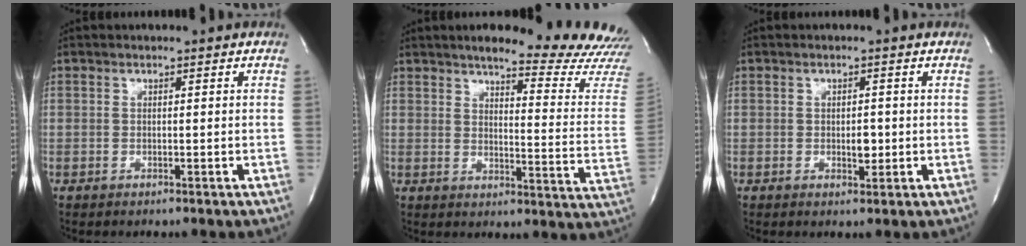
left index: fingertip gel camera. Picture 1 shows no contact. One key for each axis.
{"total": 18.8, "fx": 17.3, "fy": 0.1, "fz": 7.4, "tx": -0.095, "ty": -0.106, "tz": 0.194}
{"total": 2.0, "fx": -1.0, "fy": 1.0, "fz": 1.4, "tx": -0.021, "ty": -0.010, "tz": -0.013}